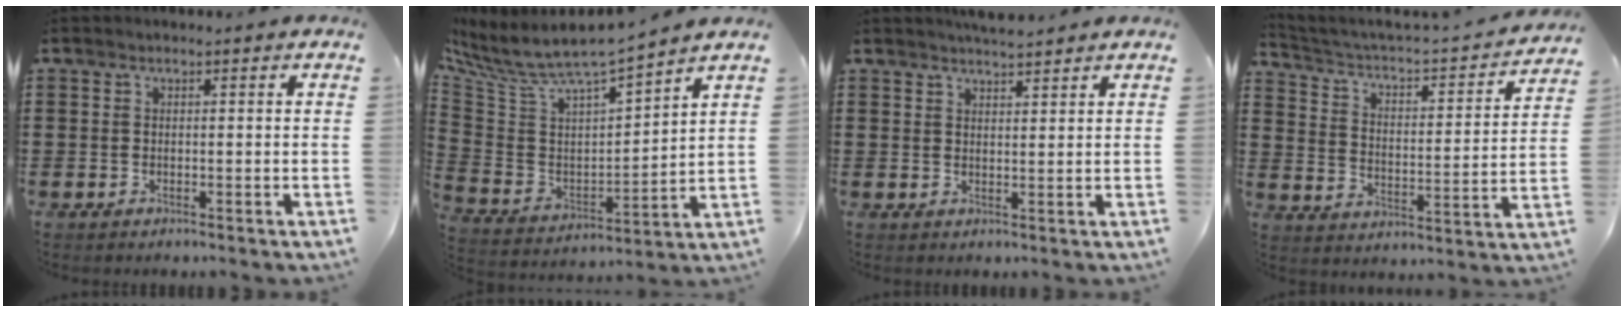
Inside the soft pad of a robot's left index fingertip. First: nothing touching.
{"total": 6.0, "force": [5.5, 0.9, 2.2], "torque": [-0.075, -0.053, 0.088]}
{"total": 2.9, "force": [2.8, 0.0, 0.6], "torque": [-0.019, -0.004, 0.053]}
{"total": 2.3, "force": [1.7, 0.6, 1.5], "torque": [-0.044, -0.028, 0.015]}